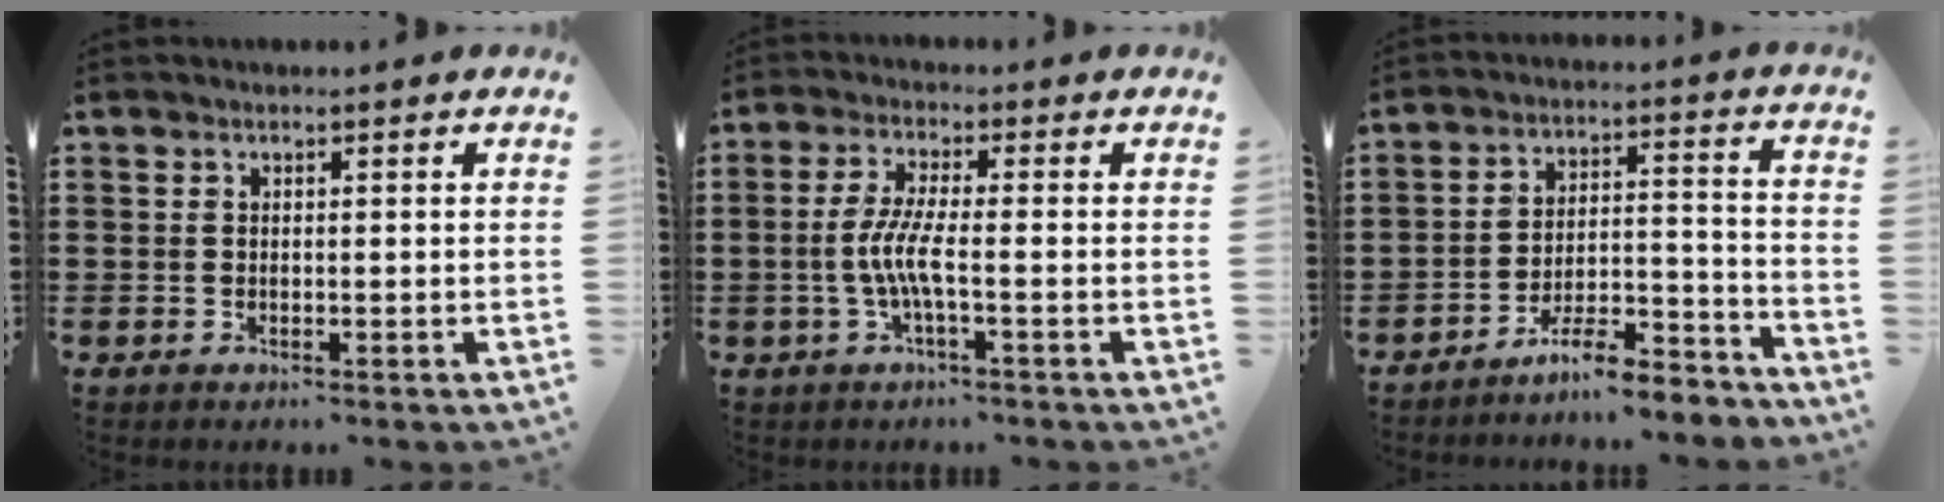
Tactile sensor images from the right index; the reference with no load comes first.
{"total": 5.3, "force": [-1.4, 0.5, 5.1], "torque": [-0.120, -0.012, -0.036]}
{"total": 7.6, "force": [-7.1, 0.6, 2.8], "torque": [-0.039, 0.014, -0.131]}